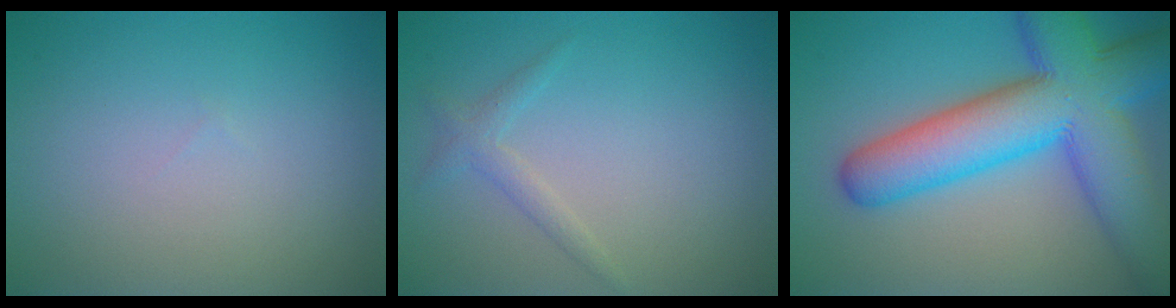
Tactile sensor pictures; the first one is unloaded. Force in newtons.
{"total": 1.4, "press": 1.4, "slide": 0.1}
{"total": 12.6, "press": 12.6, "slide": 0.6}